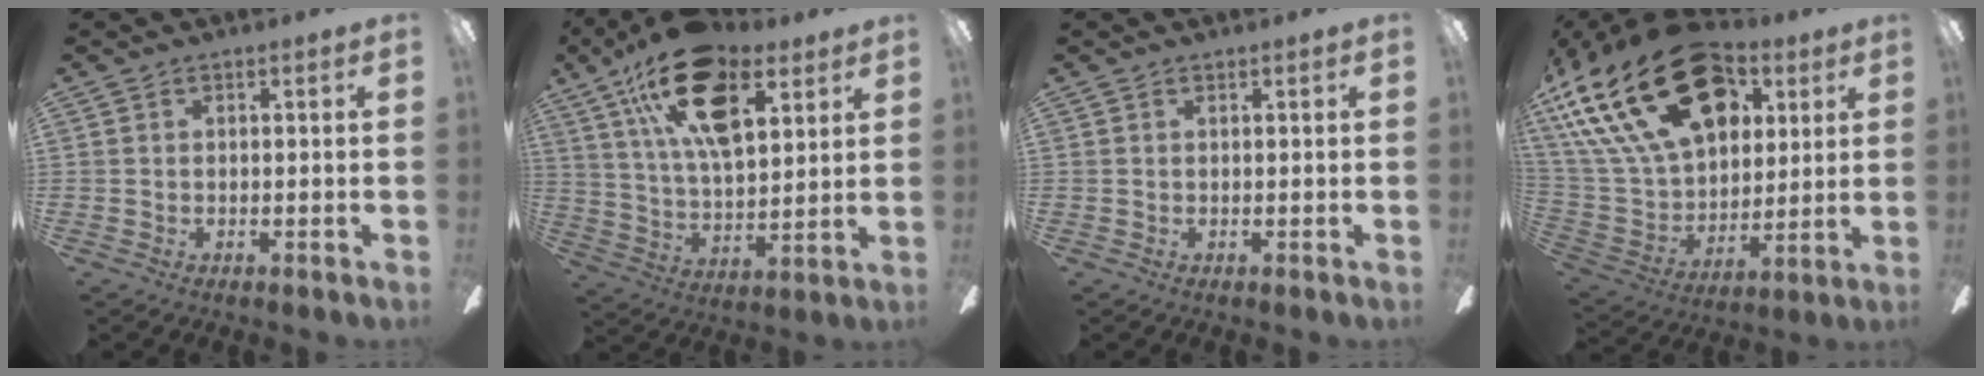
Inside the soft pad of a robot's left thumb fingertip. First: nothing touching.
{"total": 21.7, "force": [11.4, 11.0, 14.9], "torque": [-0.264, -0.033, 0.199]}
{"total": 0.0}
{"total": 31.2, "force": [14.4, 19.2, 20.0], "torque": [-0.393, -0.064, 0.269]}